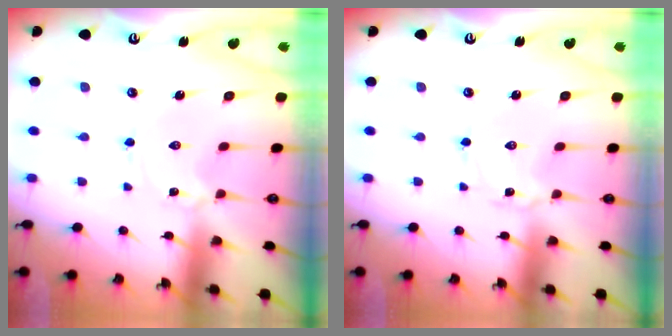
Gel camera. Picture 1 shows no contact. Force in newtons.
{"total": 1.4, "press": 1.4, "slide": 0.1}